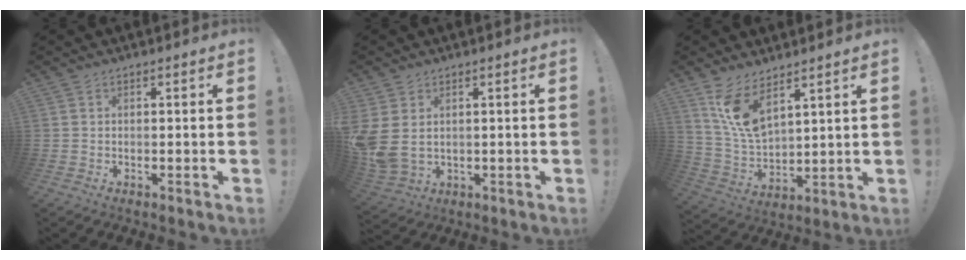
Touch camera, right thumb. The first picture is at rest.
{"total": 7.1, "force": [1.7, 4.9, 4.9], "torque": [-0.108, -0.017, 0.040]}
{"total": 11.9, "force": [8.2, 5.1, 7.0], "torque": [-0.144, -0.051, 0.157]}